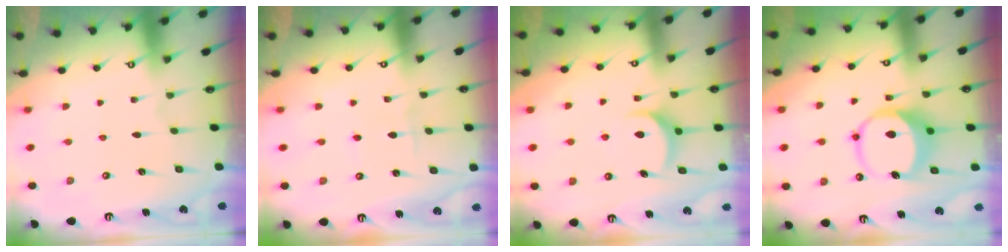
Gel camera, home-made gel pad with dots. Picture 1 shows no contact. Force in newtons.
{"total": 2.2, "press": 2.2, "slide": 0.3}
{"total": 6.8, "press": 6.8, "slide": 0.1}
{"total": 9.4, "press": 9.3, "slide": 1.4}